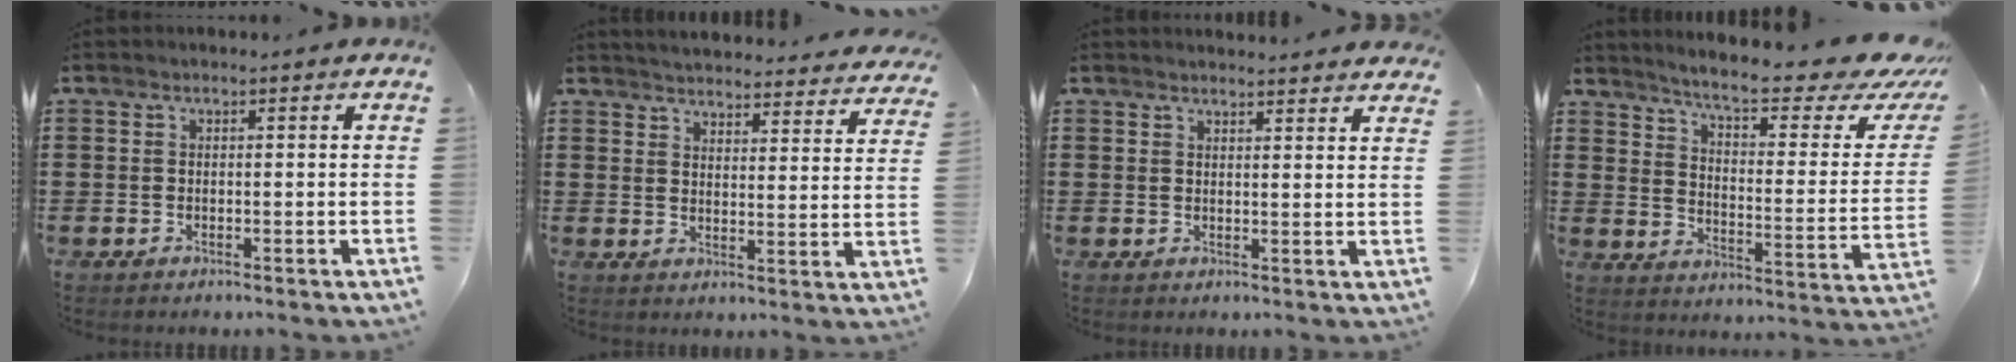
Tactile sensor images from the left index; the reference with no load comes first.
{"total": 4.0, "force": [4.0, -0.3, 0.3], "torque": [-0.025, -0.029, 0.068]}
{"total": 2.4, "force": [2.3, -0.1, 0.1], "torque": [-0.009, -0.005, 0.046]}
{"total": 8.1, "force": [6.6, 0.4, 4.8], "torque": [-0.094, -0.054, 0.103]}